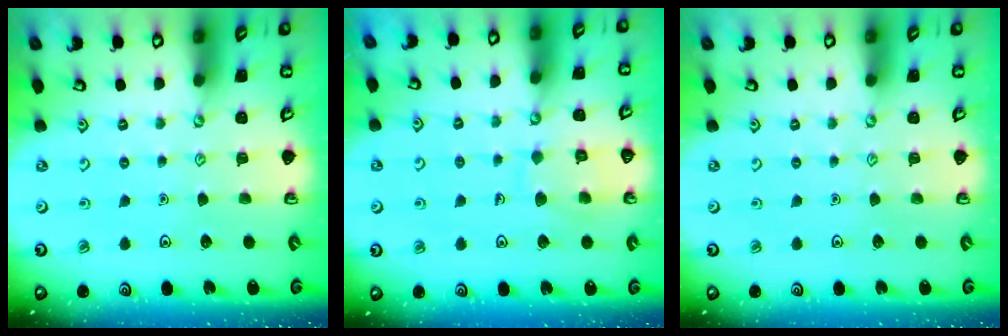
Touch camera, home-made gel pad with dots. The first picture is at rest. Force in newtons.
{"total": 8.3, "press": 8.3, "slide": 0.8}
{"total": 0.0}